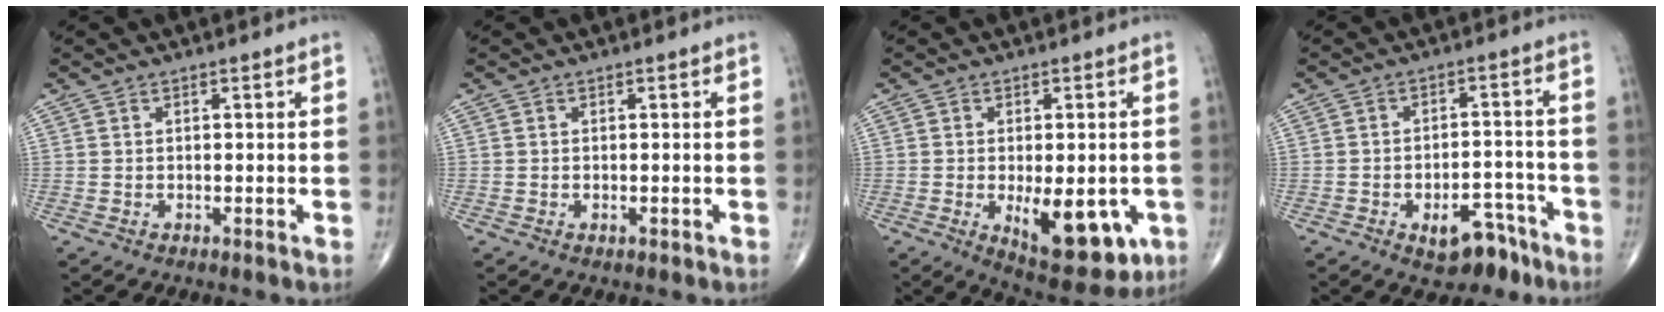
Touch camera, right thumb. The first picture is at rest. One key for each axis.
{"total": 0.6, "fx": -0.2, "fy": 0.3, "fz": 0.4, "tx": -0.007, "ty": 0.001, "tz": -0.002}
{"total": 13.5, "fx": -3.7, "fy": 6.2, "fz": 11.4, "tx": -0.137, "ty": -0.013, "tz": -0.034}
{"total": 8.5, "fx": -5.2, "fy": 4.6, "fz": 4.9, "tx": -0.043, "ty": 0.044, "tz": -0.067}